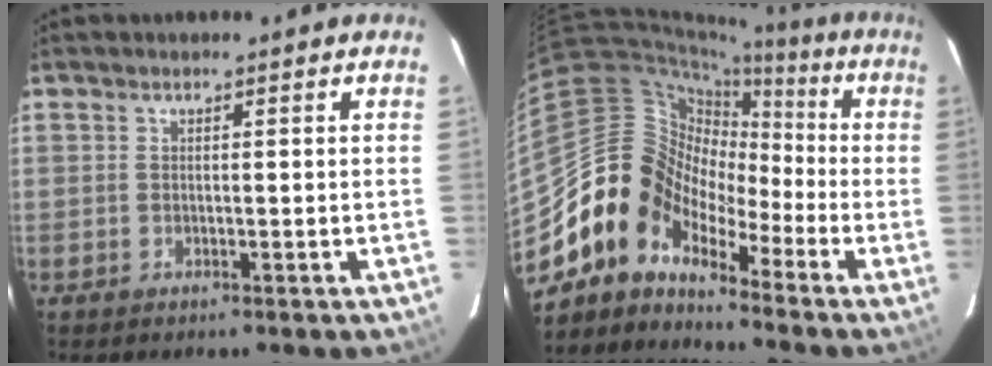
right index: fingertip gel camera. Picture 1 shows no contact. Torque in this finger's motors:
{"motor_torque": [0.78, -0.55, 0.70, 0.04]}